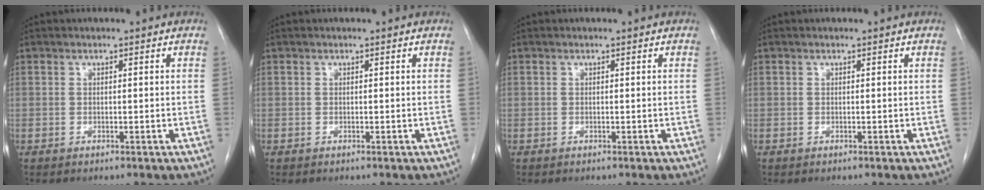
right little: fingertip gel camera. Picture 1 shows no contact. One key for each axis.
{"total": 0.0}
{"total": 0.0}
{"total": 0.0}